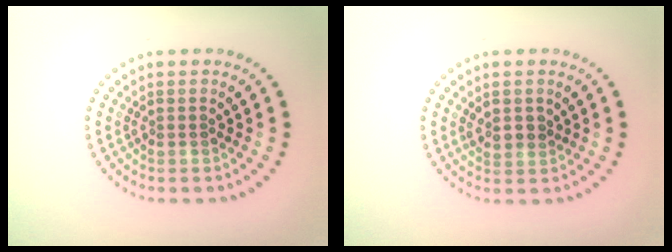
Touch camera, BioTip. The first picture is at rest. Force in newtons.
{"total": 1.8, "press": 1.7, "slide": 0.7}